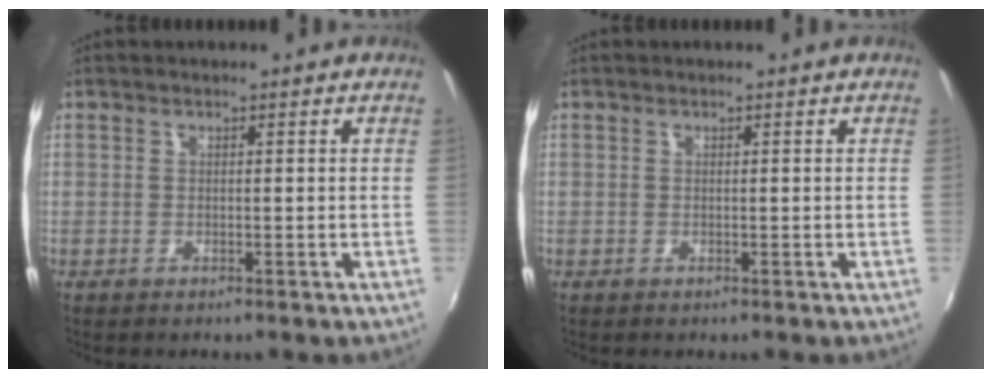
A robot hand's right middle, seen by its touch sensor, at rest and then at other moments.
{"total": 0.0}